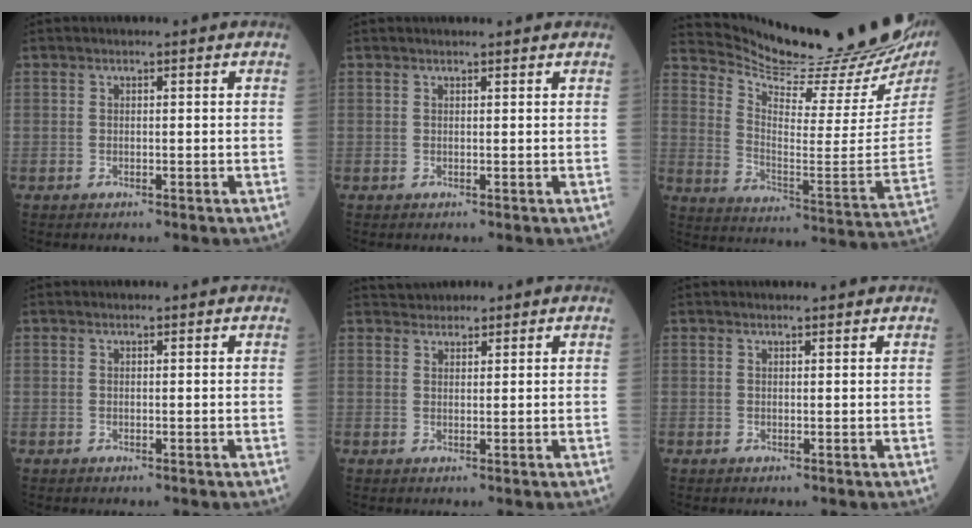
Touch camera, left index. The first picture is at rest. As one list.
[{"total": 0.9, "force": [0.9, 0.1, 0.1], "torque": [-0.010, 0.004, 0.012]}, {"total": 25.6, "force": [23.9, 1.4, 9.1], "torque": [-0.156, -0.114, 0.322]}, {"total": 0.0}, {"total": 2.8, "force": [2.5, 1.2, 0.3], "torque": [-0.007, 0.023, 0.039]}, {"total": 1.9, "force": [1.8, 0.5, 0.3], "torque": [-0.007, 0.011, 0.021]}]